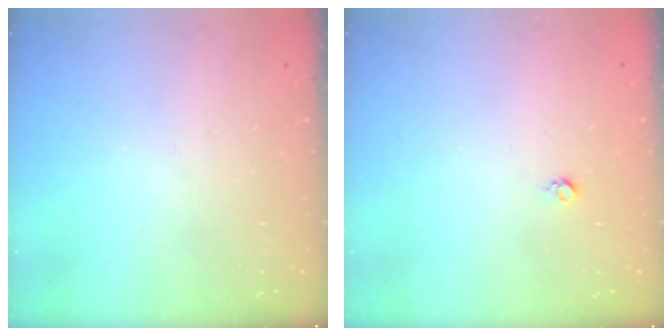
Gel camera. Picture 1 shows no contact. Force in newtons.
{"total": 3.0, "press": 2.9, "slide": 0.4}